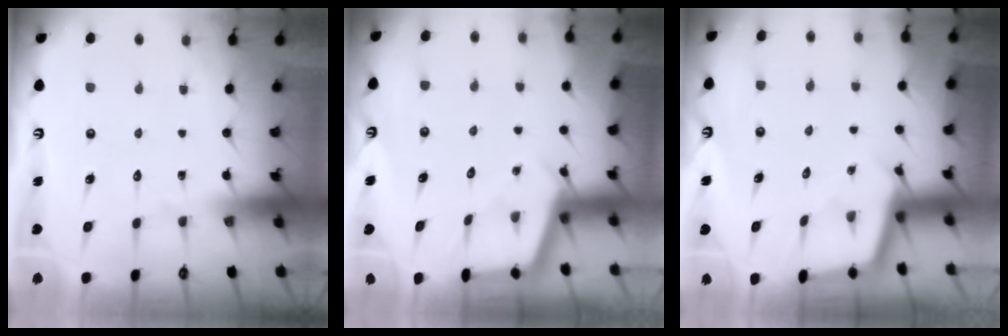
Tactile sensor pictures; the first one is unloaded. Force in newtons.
{"total": 2.8, "press": 2.8, "slide": 0.6}
{"total": 2.3, "press": 2.3, "slide": 0.2}